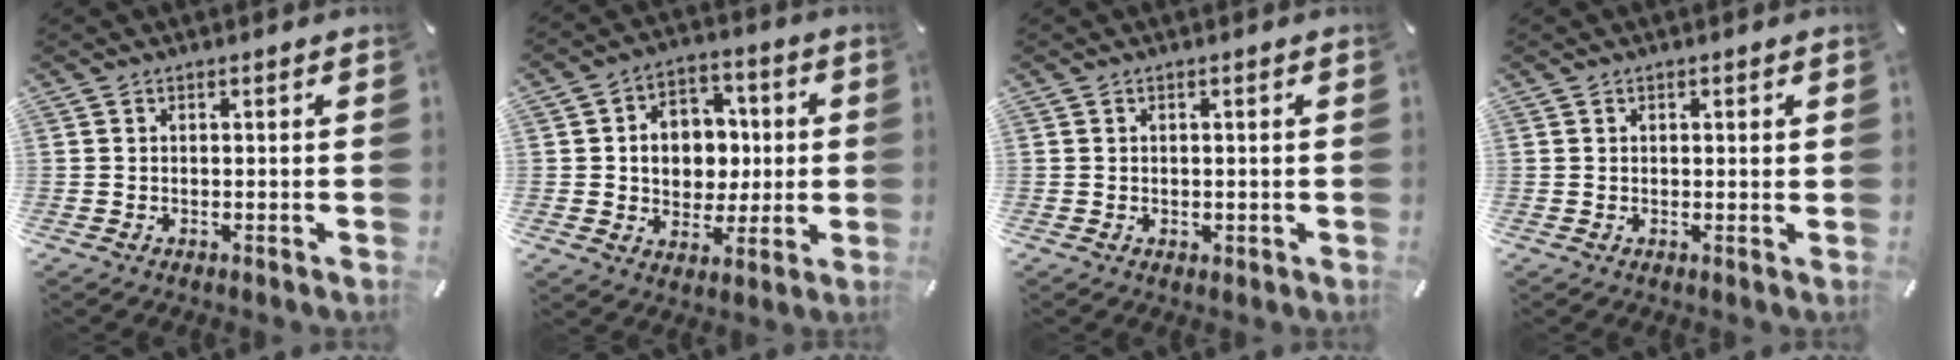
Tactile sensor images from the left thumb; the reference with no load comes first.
{"total": 10.2, "force": [0.0, 9.0, 4.6], "torque": [-0.065, 0.012, 0.006]}
{"total": 0.9, "force": [0.1, 0.8, 0.3], "torque": [-0.007, 0.005, 0.000]}
{"total": 0.8, "force": [0.3, 0.5, 0.4], "torque": [-0.008, 0.003, 0.006]}